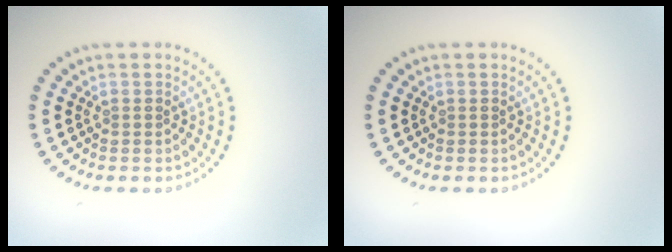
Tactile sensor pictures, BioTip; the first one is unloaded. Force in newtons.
{"total": 0.0}